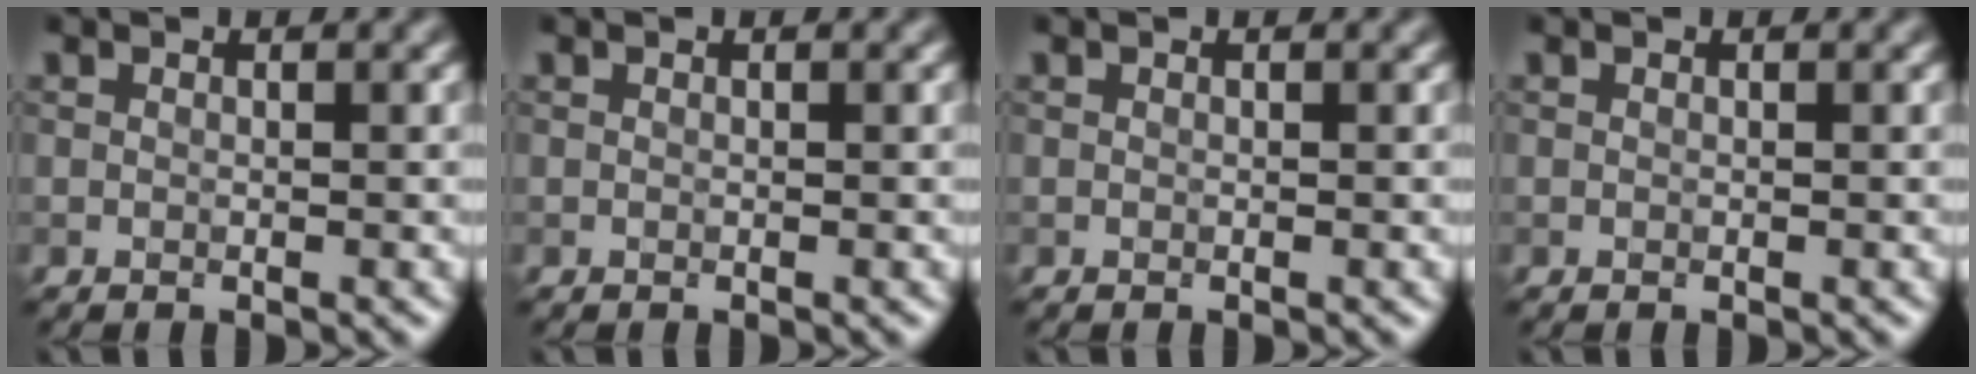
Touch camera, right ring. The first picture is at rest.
{"total": 0.0}
{"total": 0.0}
{"total": 0.0}